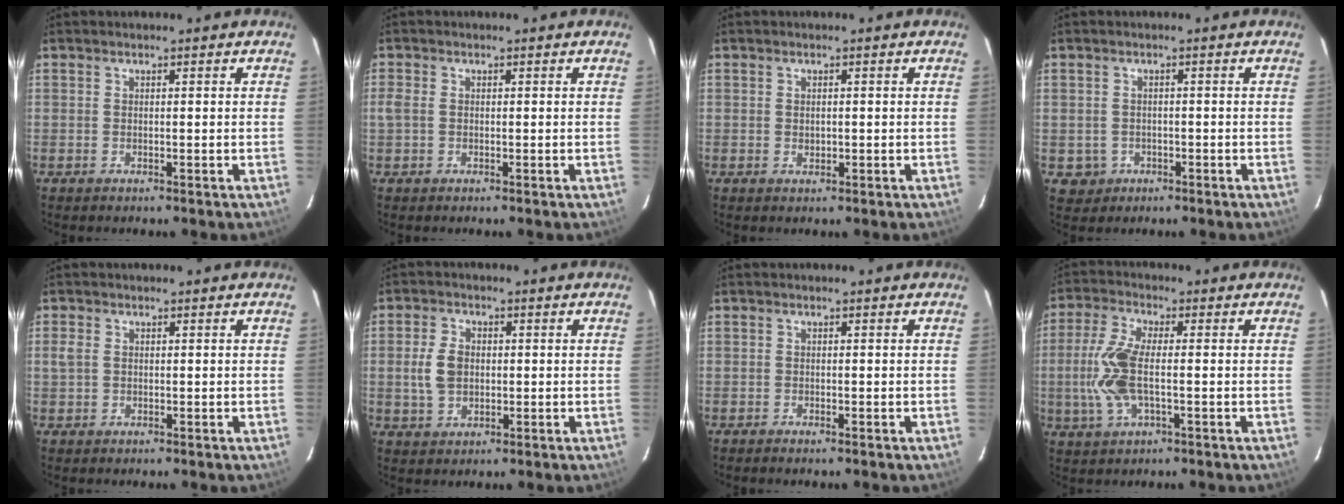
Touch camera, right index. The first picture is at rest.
{"total": 1.9, "force": [-0.3, 1.5, 1.1], "torque": [-0.026, 0.001, -0.009]}
{"total": 1.0, "force": [0.0, 0.8, 0.5], "torque": [-0.006, 0.002, 0.001]}
{"total": 3.7, "force": [-0.9, 3.5, 0.3], "torque": [-0.014, 0.009, -0.005]}
{"total": 1.9, "force": [0.0, 1.5, 1.1], "torque": [-0.027, 0.002, -0.001]}
{"total": 5.7, "force": [-0.1, 4.2, 3.9], "torque": [-0.084, 0.008, 0.004]}
{"total": 0.7, "force": [-0.6, 0.1, 0.3], "torque": [-0.007, -0.001, -0.011]}
{"total": 9.7, "force": [-1.2, 3.6, 8.9], "torque": [-0.194, 0.003, -0.026]}